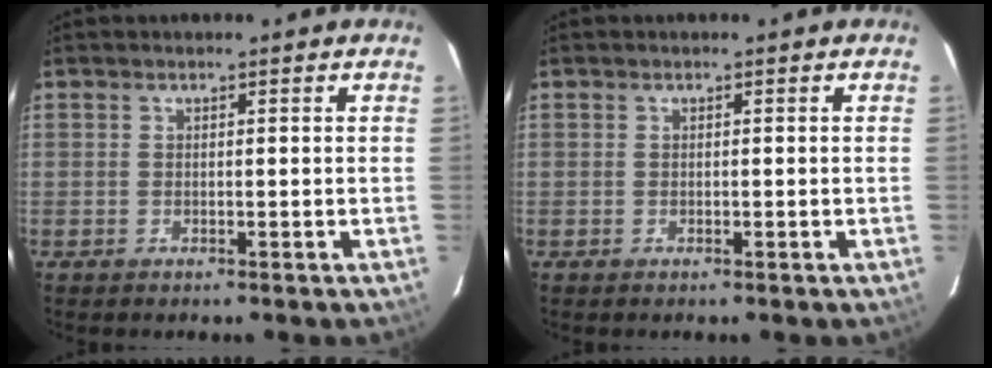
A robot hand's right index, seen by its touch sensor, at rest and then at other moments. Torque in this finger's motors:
{"motor_torque": [-0.01, -0.04, 0.03, 0.01]}